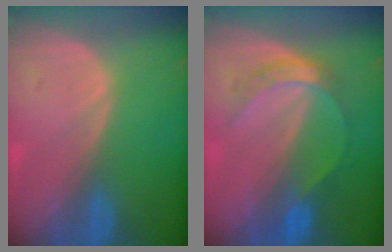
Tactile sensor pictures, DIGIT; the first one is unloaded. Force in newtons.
{"total": 4.8, "press": 4.7, "slide": 0.5}